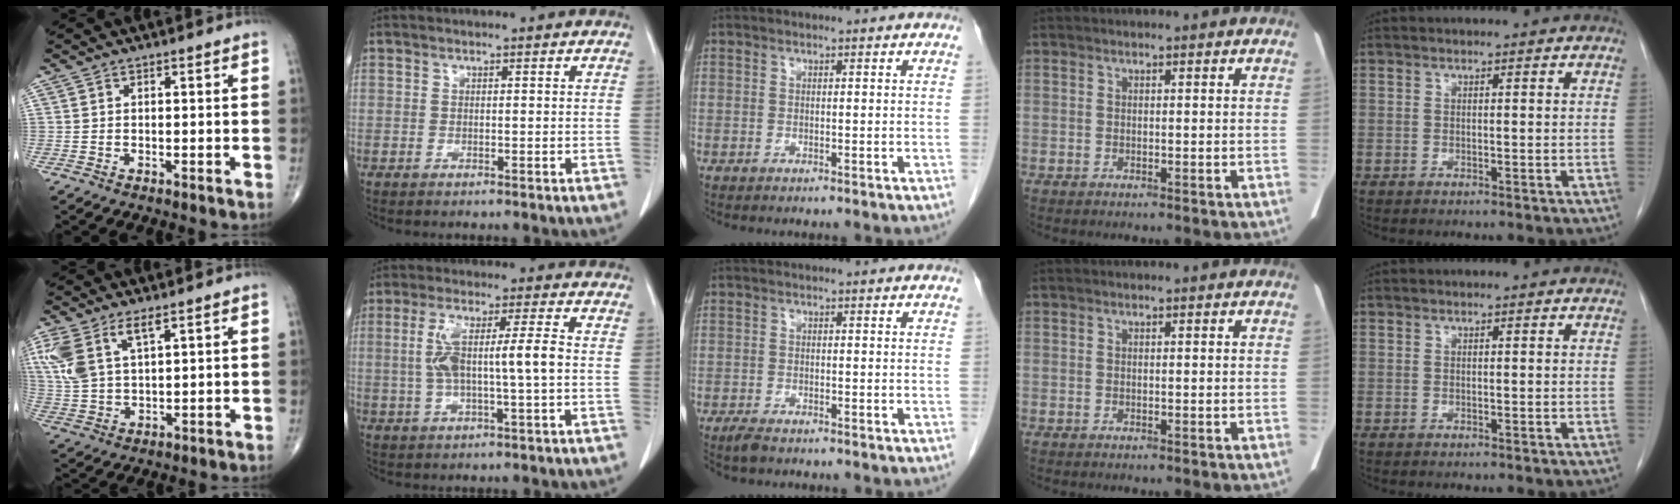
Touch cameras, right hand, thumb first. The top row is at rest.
{"thumb": {"total": 9.6, "force": [4.9, 4.1, 7.2], "torque": [-0.171, -0.004, 0.108]}, "index": {"total": 9.6, "force": [-0.1, 1.5, 9.4], "torque": [-0.184, 0.018, 0.001]}, "middle": {"total": 2.2, "force": [-1.8, 0.6, 1.0], "torque": [-0.025, -0.005, -0.031]}}